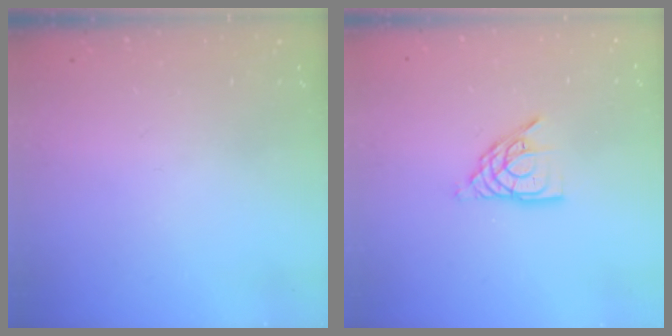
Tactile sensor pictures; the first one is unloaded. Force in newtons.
{"total": 9.0, "press": 8.9, "slide": 1.3}